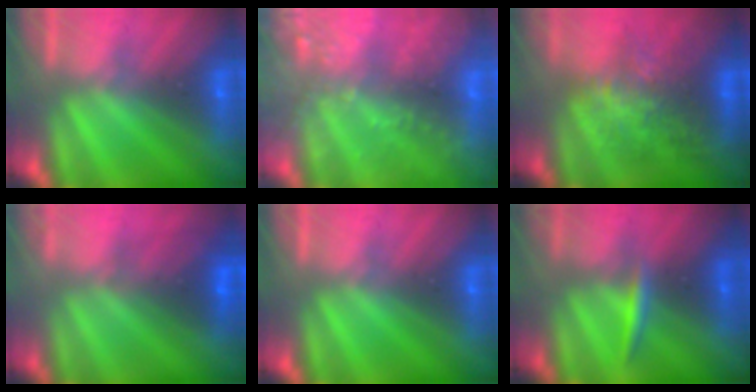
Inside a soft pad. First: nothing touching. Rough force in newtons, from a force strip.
{"total": 7.6}
{"total": 5.8}
{"total": 2.8}
{"total": 0.0}
{"total": 2.4}